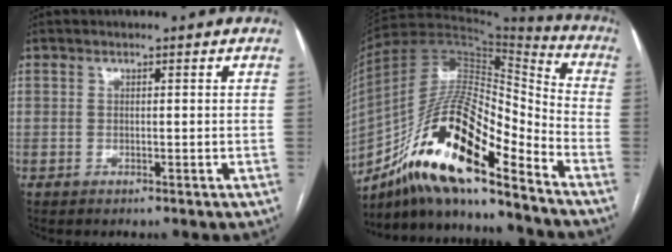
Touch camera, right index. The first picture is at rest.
{"total": 20.8, "force": [-13.5, 3.8, 15.3], "torque": [-0.301, 0.002, -0.242]}